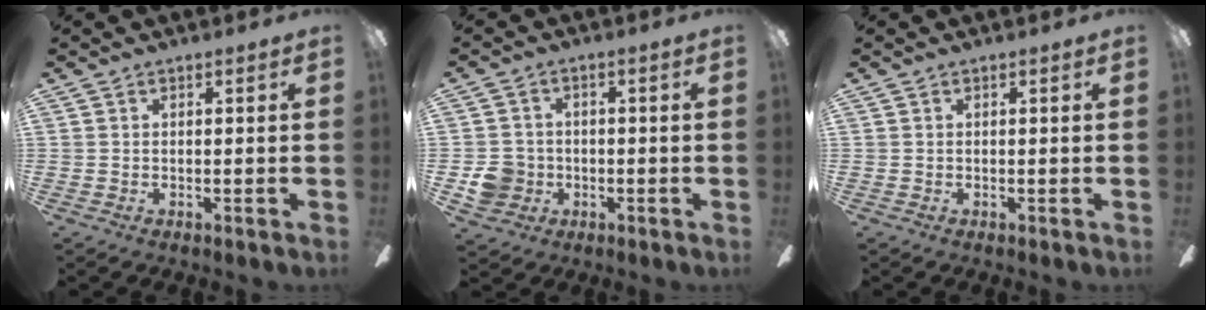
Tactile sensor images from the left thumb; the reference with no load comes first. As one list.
[{"total": 7.0, "force": [-1.5, 6.5, 1.9], "torque": [-0.036, 0.016, -0.022]}, {"total": 0.0}]